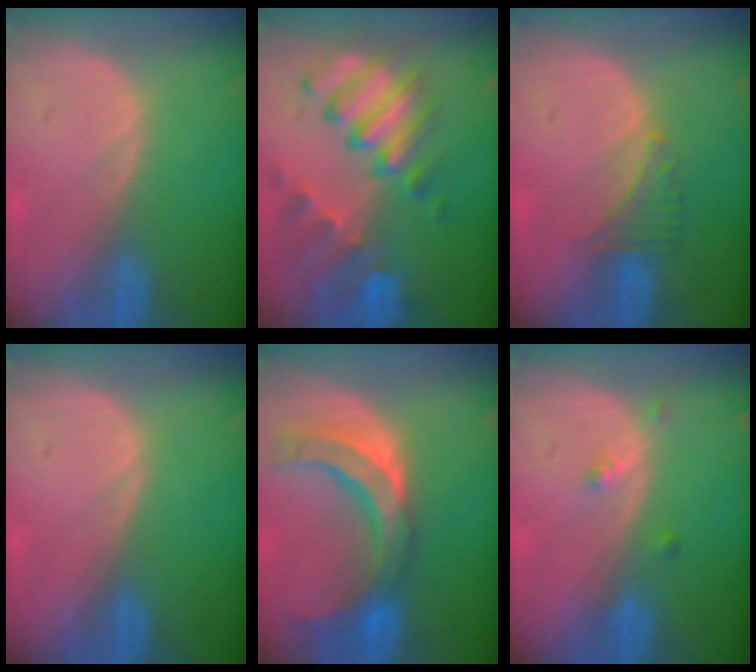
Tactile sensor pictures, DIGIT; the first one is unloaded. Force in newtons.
{"total": 10.2, "press": 8.9, "slide": 5.0}
{"total": 2.9, "press": 2.9, "slide": 0.6}
{"total": 0.0}
{"total": 10.4, "press": 9.3, "slide": 4.7}
{"total": 1.9, "press": 1.5, "slide": 1.0}